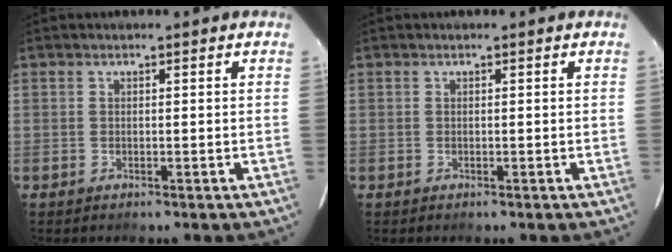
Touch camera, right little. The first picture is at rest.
{"total": 0.0}